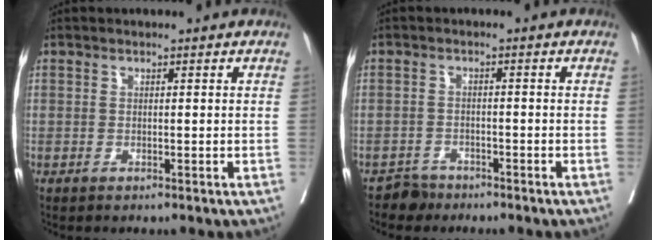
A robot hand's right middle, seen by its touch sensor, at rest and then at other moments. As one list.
[{"total": 2.3, "force": [-1.9, 1.1, -0.6], "torque": [0.010, 0.003, -0.035]}]